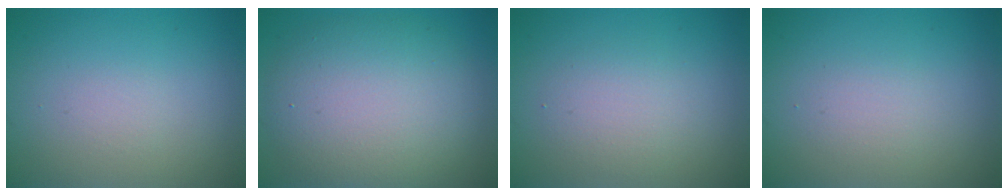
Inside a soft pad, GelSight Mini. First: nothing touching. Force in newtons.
{"total": 8.9, "press": 8.8, "slide": 0.7}
{"total": 2.3, "press": 2.3, "slide": 0.2}
{"total": 1.4, "press": 1.4, "slide": 0.1}